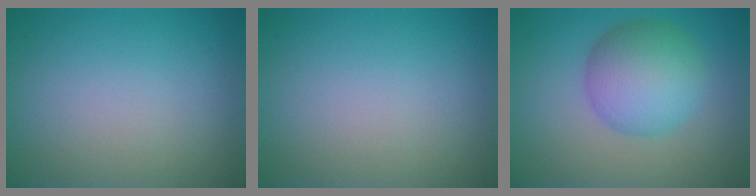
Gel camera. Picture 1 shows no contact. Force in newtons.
{"total": 0.0}
{"total": 6.1, "press": 6.1, "slide": 0.2}